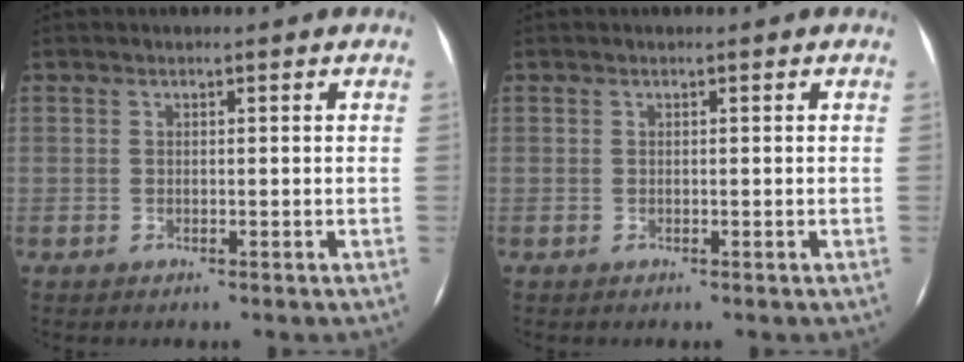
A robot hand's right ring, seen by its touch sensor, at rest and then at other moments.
{"total": 0.0}